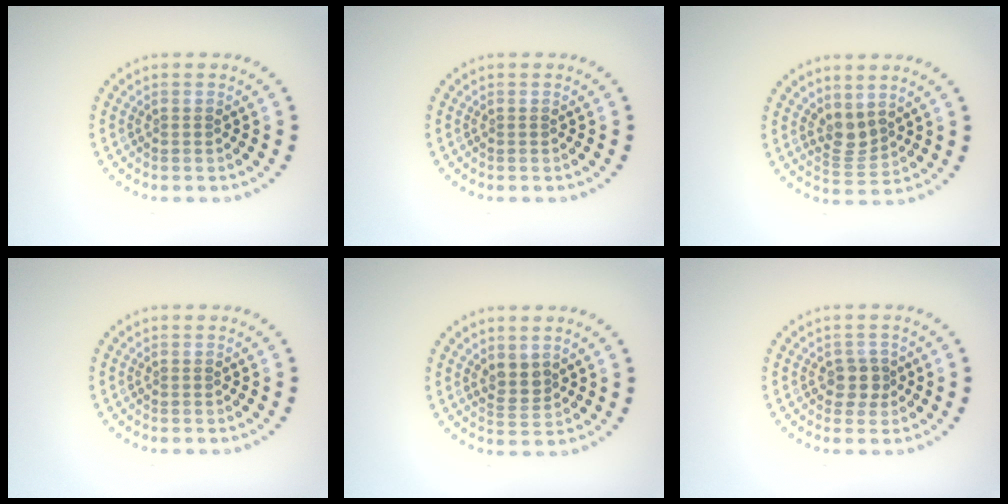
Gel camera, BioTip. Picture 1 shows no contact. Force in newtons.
{"total": 0.0}
{"total": 2.4, "press": 1.9, "slide": 1.5}
{"total": 0.0}
{"total": 2.0, "press": 1.8, "slide": 0.9}
{"total": 1.9, "press": 1.6, "slide": 0.9}